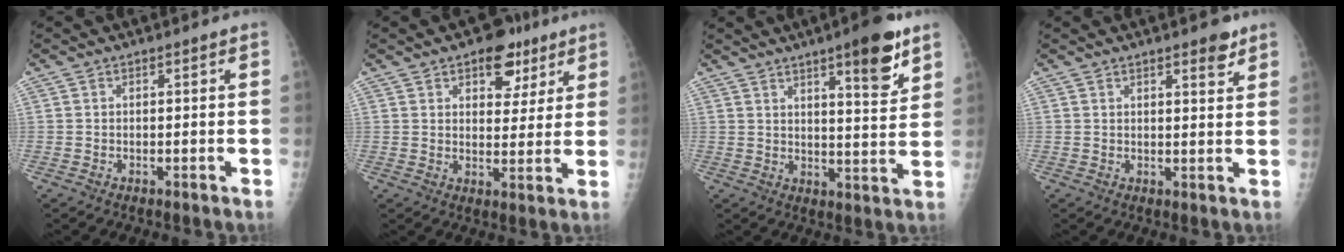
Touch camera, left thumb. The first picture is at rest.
{"total": 9.0, "force": [5.2, 5.4, 4.9], "torque": [-0.030, -0.019, 0.071]}
{"total": 11.0, "force": [6.7, 2.3, 8.4], "torque": [-0.102, -0.039, 0.093]}
{"total": 3.8, "force": [2.6, 1.1, 2.5], "torque": [-0.025, -0.015, 0.032]}